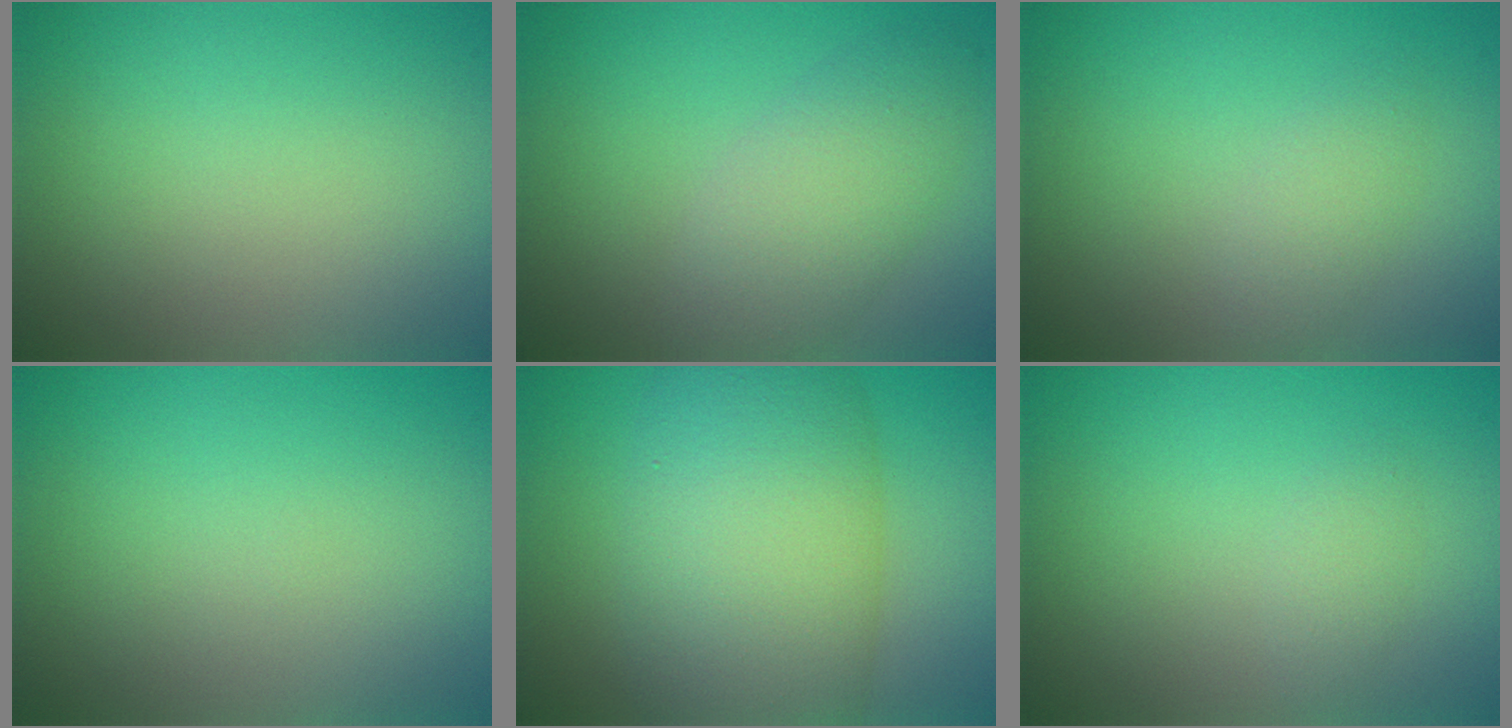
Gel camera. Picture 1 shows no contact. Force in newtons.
{"total": 4.3, "press": 4.3, "slide": 0.3}
{"total": 1.7, "press": 1.7, "slide": 0.1}
{"total": 0.0}
{"total": 11.6, "press": 11.6, "slide": 0.5}
{"total": 1.1, "press": 1.1, "slide": 0.0}